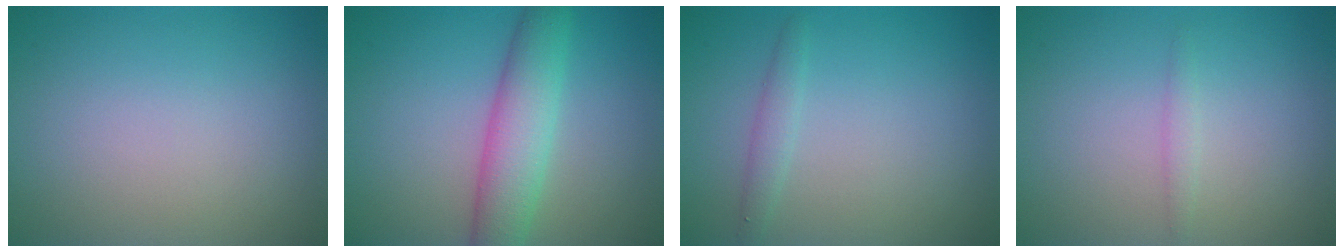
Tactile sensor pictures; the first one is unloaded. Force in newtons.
{"total": 5.2, "press": 5.2, "slide": 0.2}
{"total": 1.3, "press": 1.3, "slide": 0.0}
{"total": 0.9, "press": 0.9, "slide": 0.0}